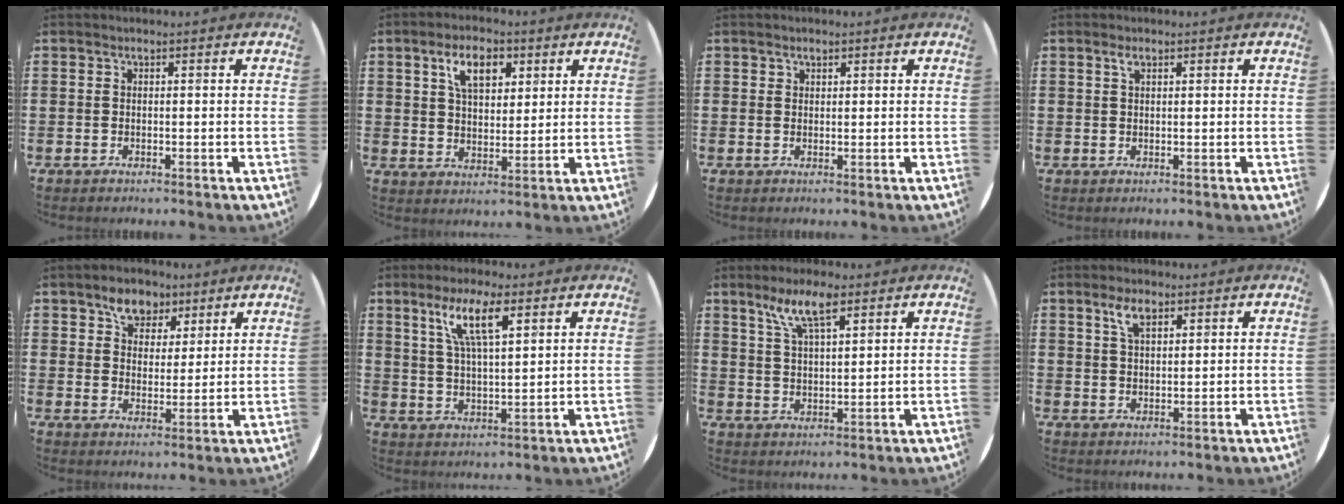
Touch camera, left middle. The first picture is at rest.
{"total": 6.5, "force": [3.6, 3.4, 4.3], "torque": [-0.074, 0.005, 0.058]}
{"total": 0.9, "force": [0.7, 0.5, 0.0], "torque": [0.005, -0.001, 0.013]}
{"total": 1.2, "force": [0.7, 0.5, 0.8], "torque": [-0.019, 0.004, 0.012]}
{"total": 5.6, "force": [4.1, 3.6, 1.3], "torque": [-0.029, 0.002, 0.074]}
{"total": 8.0, "force": [4.8, 2.1, 6.0], "torque": [-0.125, 0.001, 0.081]}
{"total": 7.4, "force": [4.9, 2.3, 5.0], "torque": [-0.104, -0.003, 0.085]}
{"total": 3.8, "force": [2.4, 1.7, 2.4], "torque": [-0.047, 0.005, 0.042]}